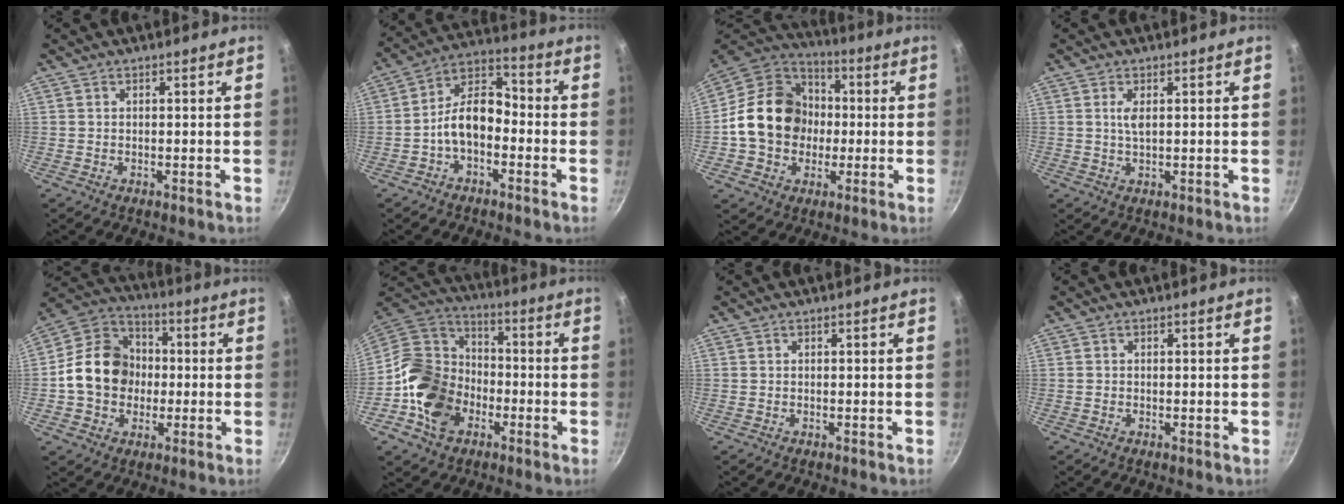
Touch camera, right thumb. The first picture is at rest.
{"total": 10.1, "force": [-2.9, 6.2, 7.4], "torque": [-0.108, 0.054, -0.066]}
{"total": 18.9, "force": [-0.7, 15.7, 10.6], "torque": [-0.153, 0.038, -0.019]}
{"total": 2.4, "force": [0.6, 0.9, 2.1], "torque": [-0.039, -0.002, 0.013]}
{"total": 15.2, "force": [-0.7, 12.7, 8.2], "torque": [-0.108, 0.031, -0.028]}
{"total": 16.9, "force": [-5.5, 13.1, 9.2], "torque": [-0.145, 0.044, -0.113]}
{"total": 0.0}
{"total": 0.0}